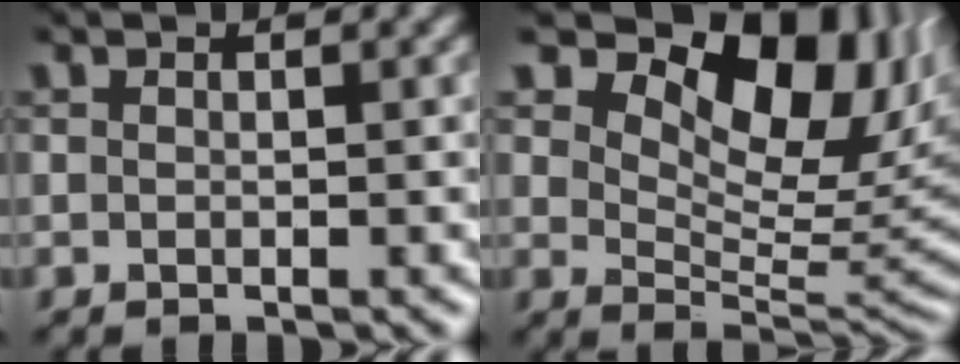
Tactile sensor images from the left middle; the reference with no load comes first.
{"total": 11.8, "force": [6.4, 6.2, 7.7], "torque": [-0.108, 0.003, 0.106]}